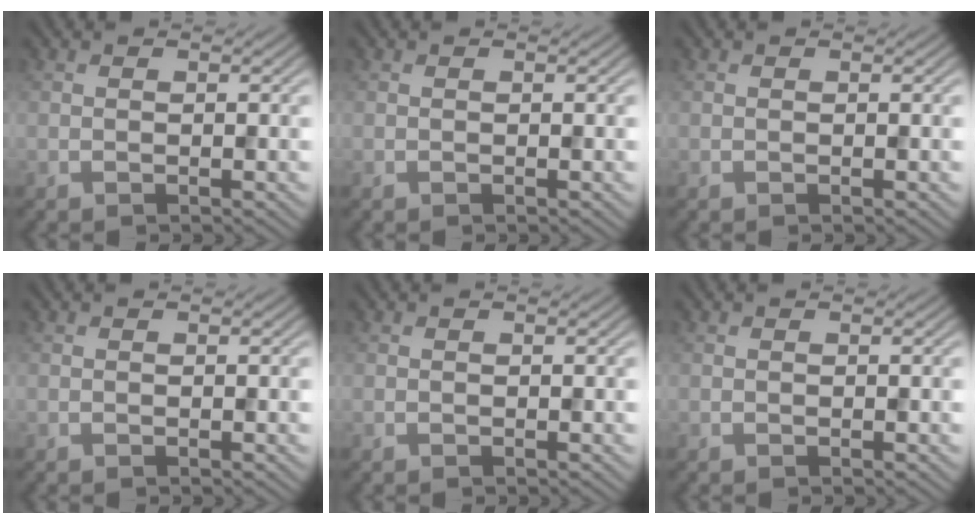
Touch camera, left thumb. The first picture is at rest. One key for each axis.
{"total": 0.0}
{"total": 0.0}
{"total": 0.0}
{"total": 0.0}
{"total": 0.0}